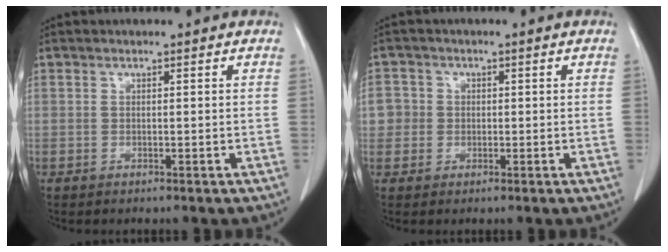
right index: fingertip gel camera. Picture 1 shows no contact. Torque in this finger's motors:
{"motor_torque": [0.02, -0.06, 0.11, 0.01]}